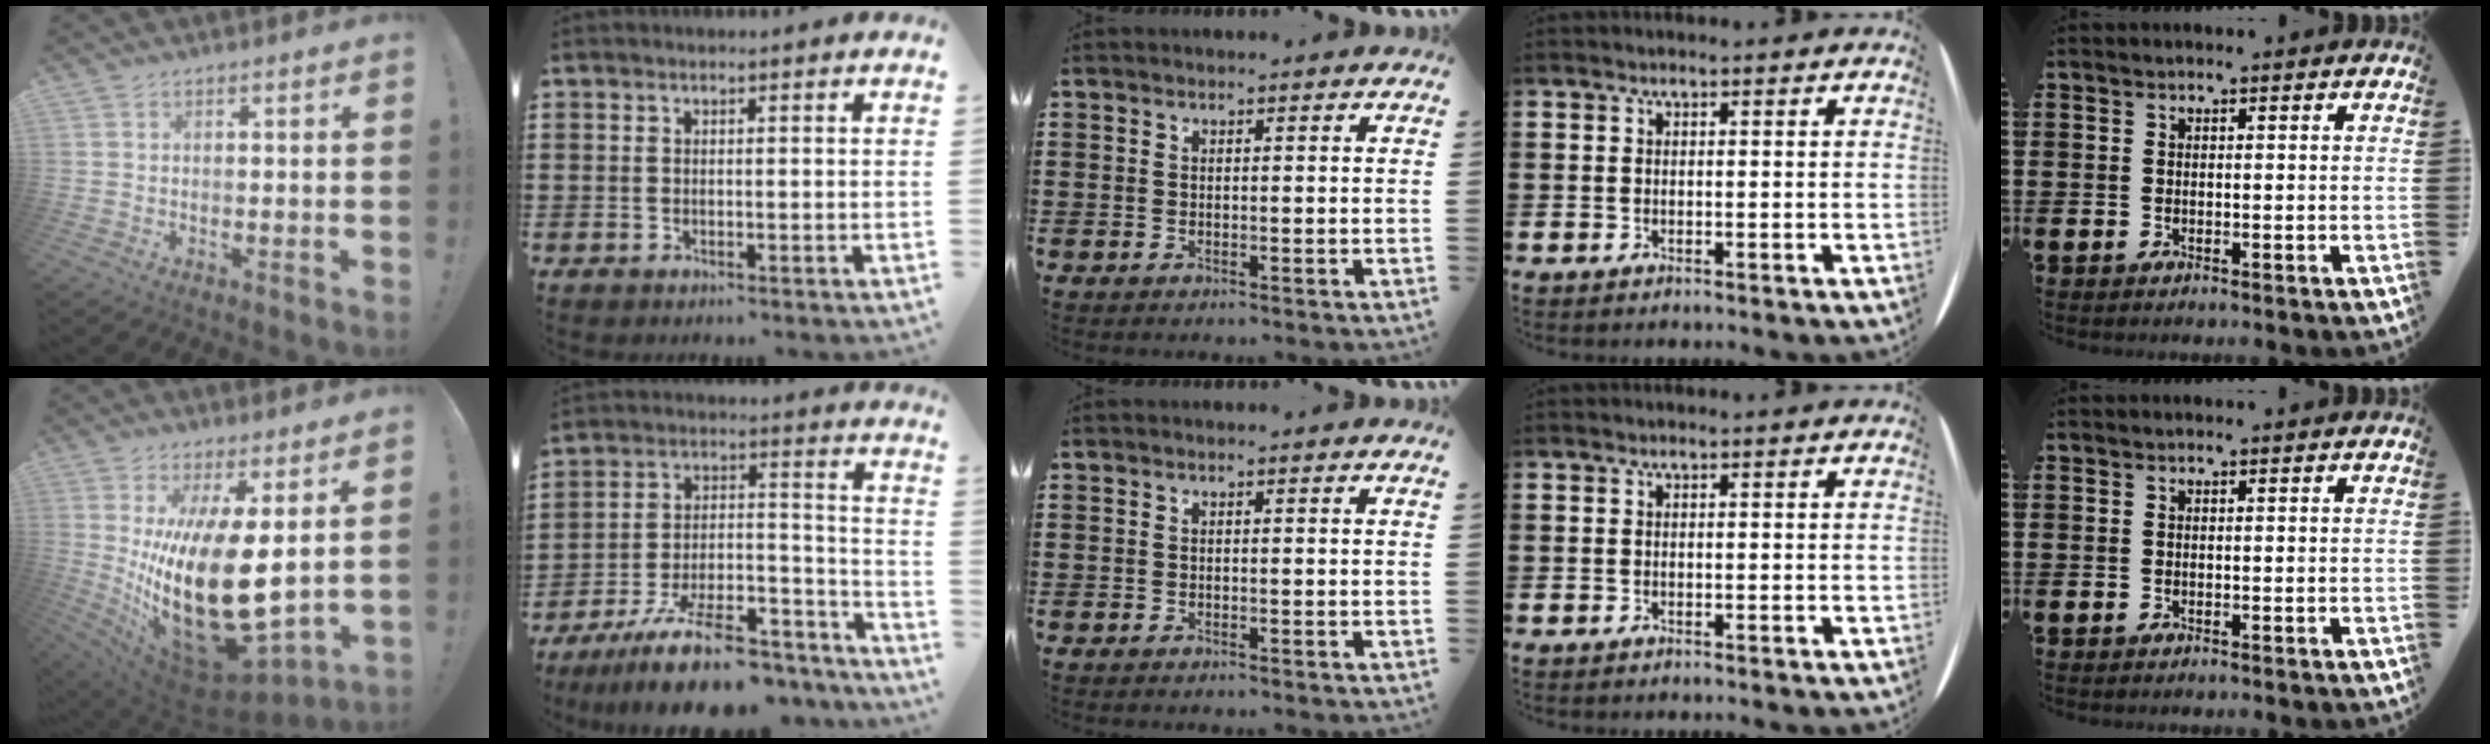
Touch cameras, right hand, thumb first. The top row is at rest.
{"thumb": {"total": 27.8, "force": [0.4, 11.7, 25.2], "torque": [-0.447, -0.040, 0.033]}, "index": {"total": 14.6, "force": [-11.9, 3.7, 7.7], "torque": [-0.122, 0.050, -0.214]}}